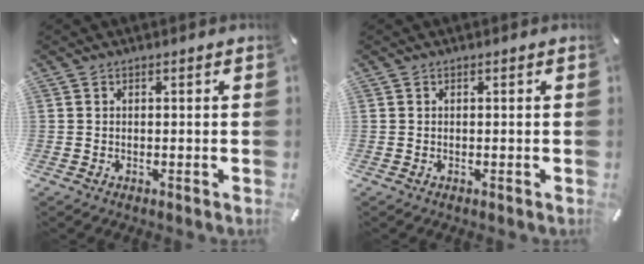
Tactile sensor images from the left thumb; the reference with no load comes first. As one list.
[{"total": 0.0}]